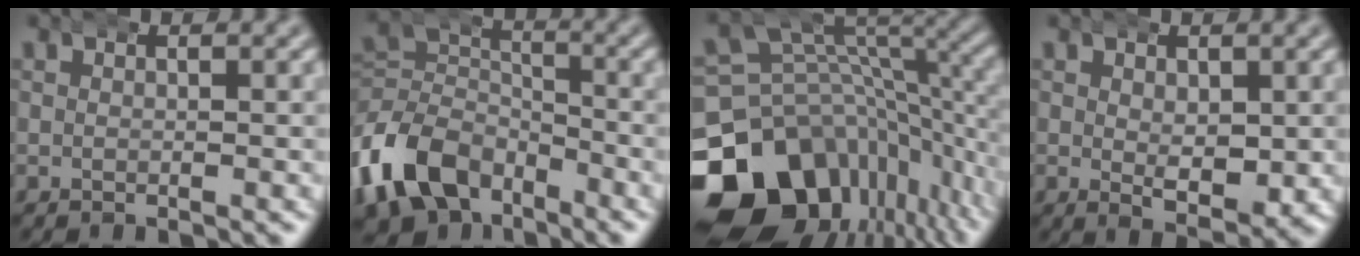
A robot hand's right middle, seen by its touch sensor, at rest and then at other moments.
{"total": 9.3, "force": [-4.2, 7.3, 3.9], "torque": [-0.079, -0.035, -0.066]}
{"total": 20.0, "force": [-6.7, 14.7, 11.8], "torque": [-0.177, -0.055, -0.094]}
{"total": 3.7, "force": [-0.2, 2.0, 3.1], "torque": [-0.051, -0.025, 0.008]}